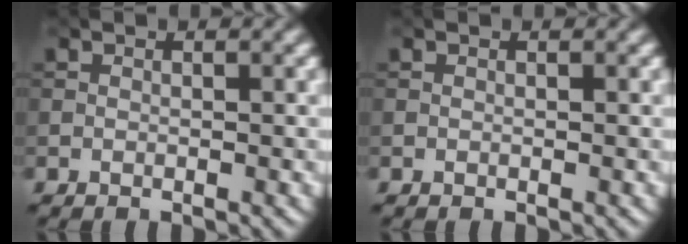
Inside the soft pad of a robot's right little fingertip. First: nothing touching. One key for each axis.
{"total": 0.0}